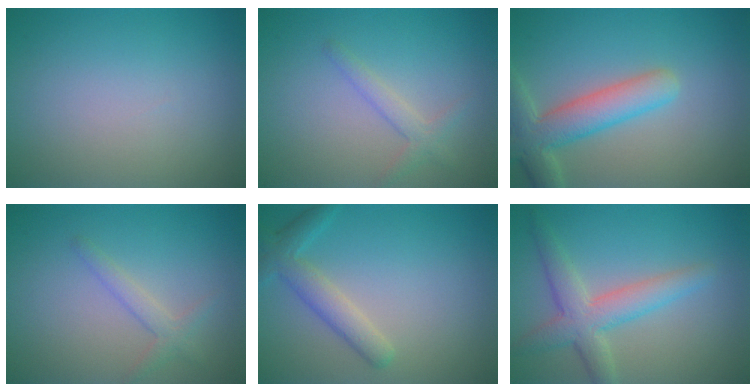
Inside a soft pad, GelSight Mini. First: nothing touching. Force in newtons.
{"total": 1.7, "press": 1.7, "slide": 0.2}
{"total": 5.4, "press": 5.4, "slide": 0.4}
{"total": 1.7, "press": 1.7, "slide": 0.2}
{"total": 3.1, "press": 3.1, "slide": 0.3}
{"total": 4.3, "press": 4.3, "slide": 0.2}